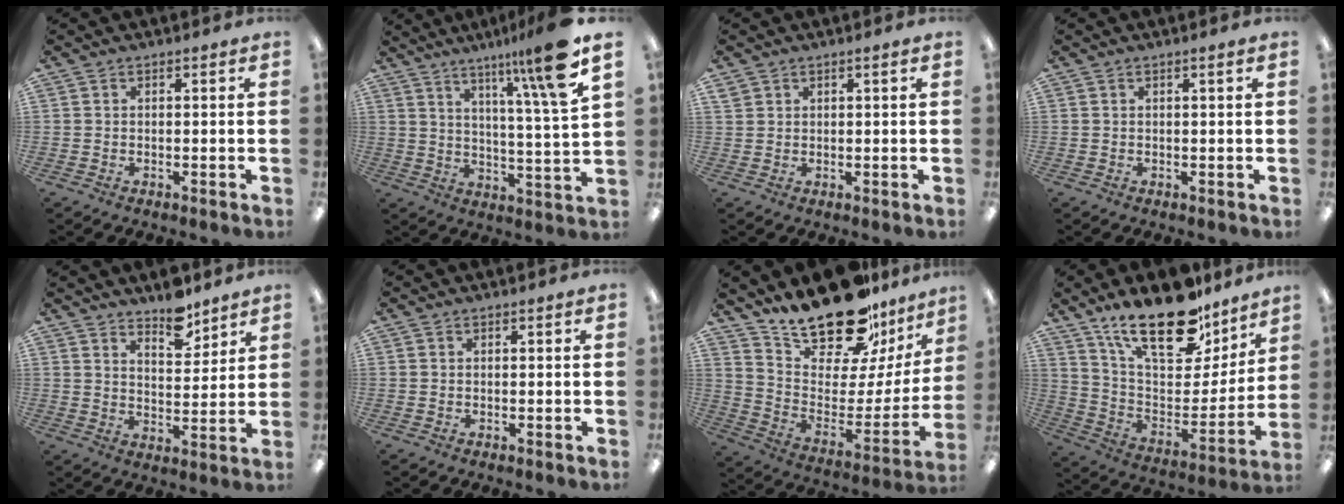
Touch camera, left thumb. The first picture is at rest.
{"total": 14.1, "force": [9.4, 0.1, 10.4], "torque": [-0.166, -0.049, 0.138]}
{"total": 1.8, "force": [1.3, 0.8, 0.9], "torque": [-0.021, 0.000, 0.025]}
{"total": 1.3, "force": [0.5, 0.1, 1.1], "torque": [-0.022, 0.002, 0.009]}
{"total": 8.2, "force": [6.8, 3.1, 3.3], "torque": [-0.028, -0.049, 0.115]}
{"total": 0.0}
{"total": 23.1, "force": [19.6, 8.3, 9.1], "torque": [-0.144, -0.144, 0.344]}
{"total": 24.6, "force": [17.7, 10.1, 13.7], "torque": [-0.211, -0.116, 0.308]}